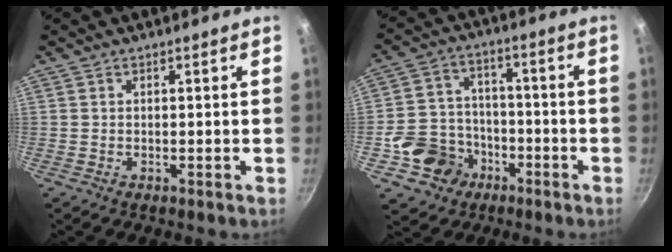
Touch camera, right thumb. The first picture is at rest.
{"total": 11.0, "force": [-4.9, 9.2, 3.6], "torque": [-0.036, 0.041, -0.083]}